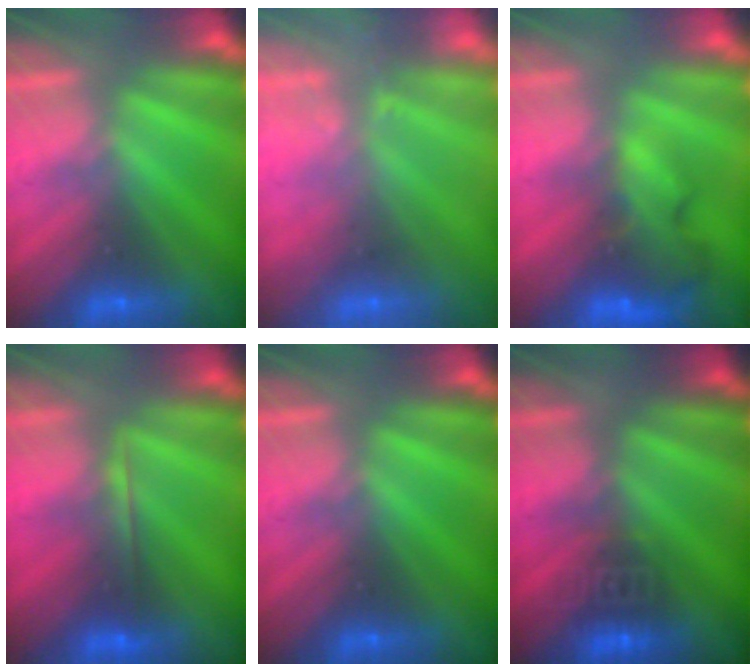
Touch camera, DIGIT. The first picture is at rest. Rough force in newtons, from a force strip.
{"total": 2.3}
{"total": 7.7}
{"total": 2.0}
{"total": 0.0}
{"total": 3.3}